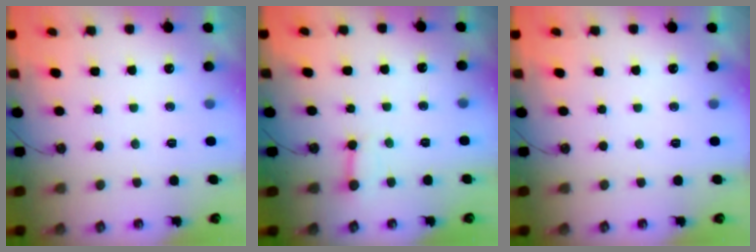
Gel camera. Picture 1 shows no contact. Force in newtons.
{"total": 2.8, "press": 2.8, "slide": 0.4}
{"total": 0.0}